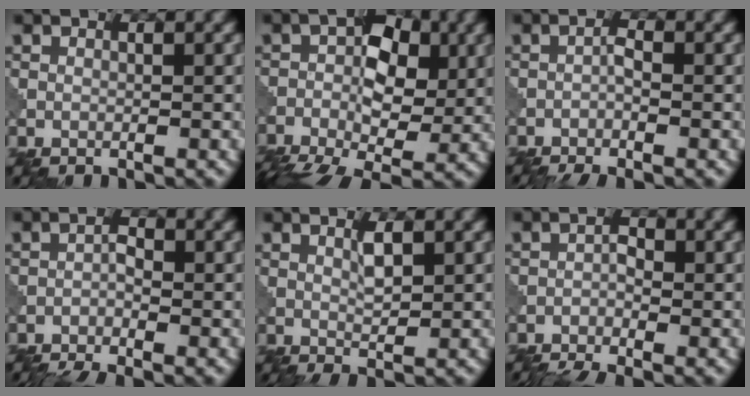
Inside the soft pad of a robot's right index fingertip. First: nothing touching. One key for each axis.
{"total": 9.9, "fx": -2.1, "fy": 5.8, "fz": 7.8, "tx": -0.119, "ty": -0.003, "tz": -0.042}
{"total": 2.8, "fx": -1.8, "fy": 0.5, "fz": 2.0, "tx": -0.041, "ty": -0.003, "tz": -0.042}
{"total": 3.6, "fx": -2.7, "fy": 0.9, "fz": 2.3, "tx": -0.041, "ty": -0.009, "tz": -0.059}
{"total": 1.8, "fx": 0.5, "fy": 0.2, "fz": 1.7, "tx": -0.032, "ty": 0.000, "tz": 0.008}
{"total": 4.2, "fx": -3.0, "fy": 1.3, "fz": 2.6, "tx": -0.045, "ty": -0.011, "tz": -0.065}